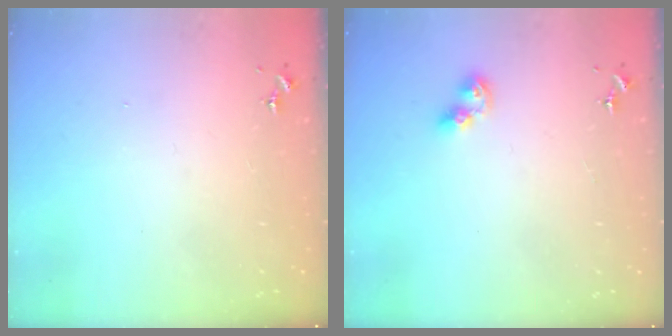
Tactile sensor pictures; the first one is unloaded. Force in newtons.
{"total": 6.1, "press": 6.1, "slide": 0.4}